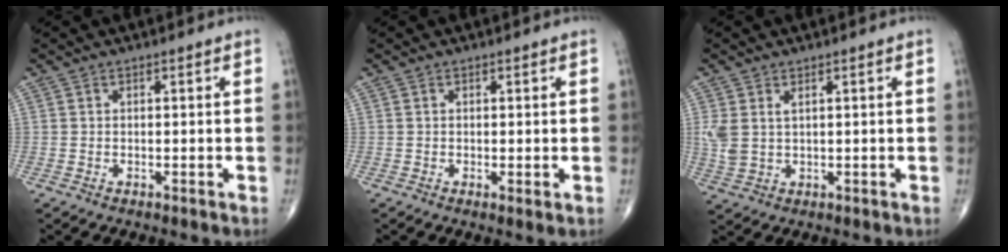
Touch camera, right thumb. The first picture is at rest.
{"total": 1.3, "force": [-0.2, 0.2, 1.2], "torque": [-0.028, -0.007, -0.006]}
{"total": 4.5, "force": [1.2, 2.6, 3.4], "torque": [-0.088, 0.003, 0.032]}